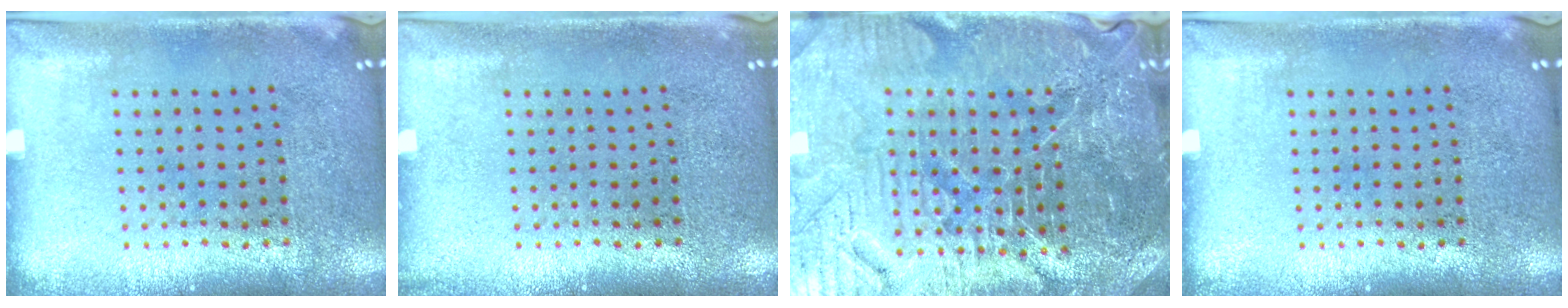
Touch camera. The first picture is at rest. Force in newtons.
{"total": 0.5, "press": 0.5, "slide": 0.1}
{"total": 5.3, "press": 5.0, "slide": 1.8}
{"total": 0.0}